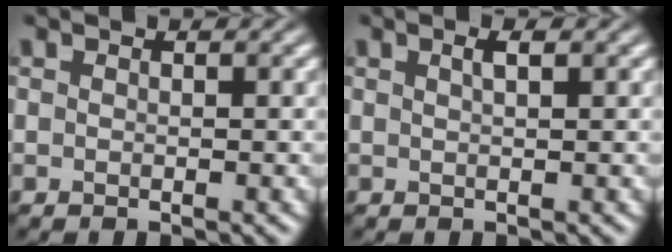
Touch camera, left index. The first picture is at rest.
{"total": 1.1, "force": [0.5, 0.3, 1.0], "torque": [-0.015, 0.004, 0.008]}